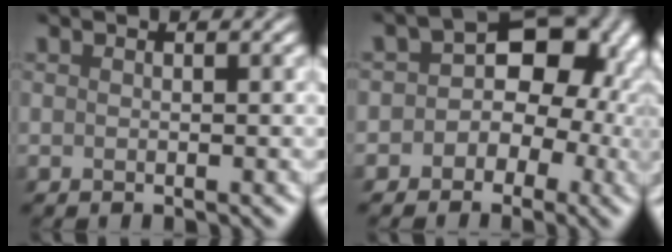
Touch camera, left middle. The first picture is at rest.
{"total": 10.3, "force": [-0.6, 8.5, 5.7], "torque": [-0.008, 0.037, -0.057]}